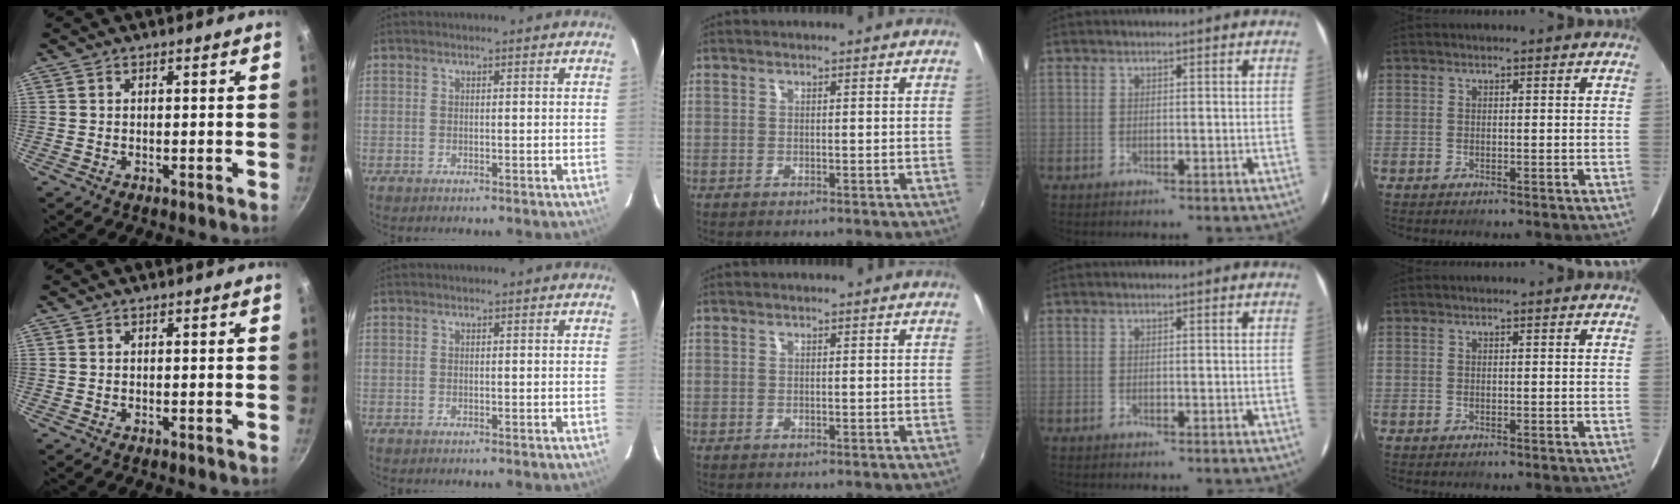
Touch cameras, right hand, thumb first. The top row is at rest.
{}